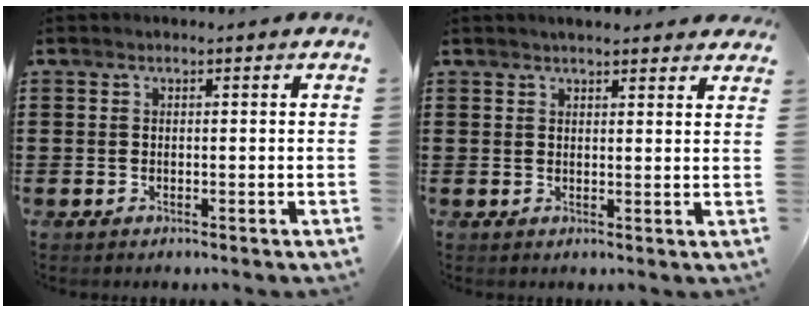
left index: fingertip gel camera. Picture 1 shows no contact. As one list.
[{"total": 2.2, "force": [2.2, 0.2, 0.5], "torque": [-0.015, 0.002, 0.041]}]